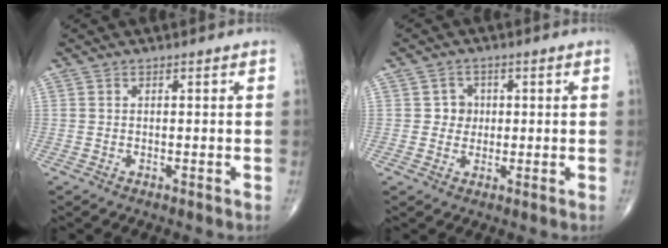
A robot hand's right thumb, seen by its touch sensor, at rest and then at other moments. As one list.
[{"total": 3.3, "force": [0.3, 3.1, 0.9], "torque": [0.011, 0.006, -0.002]}]